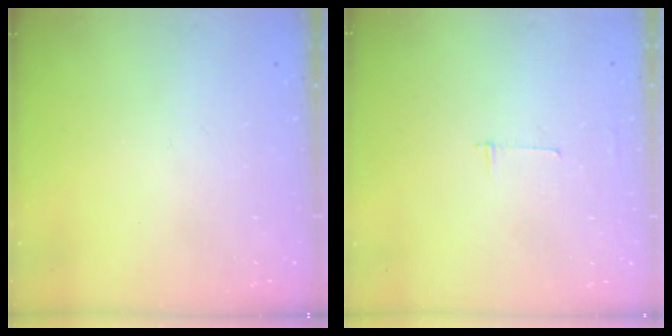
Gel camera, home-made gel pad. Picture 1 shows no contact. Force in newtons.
{"total": 2.7, "press": 2.7, "slide": 0.3}